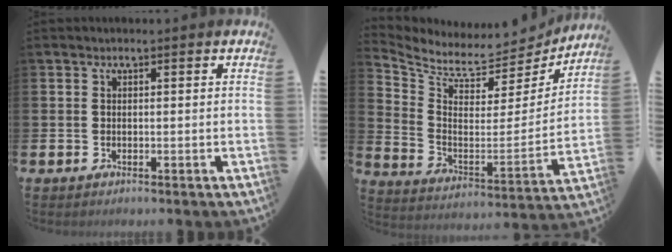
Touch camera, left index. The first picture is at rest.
{"total": 7.6, "force": [7.2, 2.0, 1.2], "torque": [-0.061, -0.069, 0.120]}